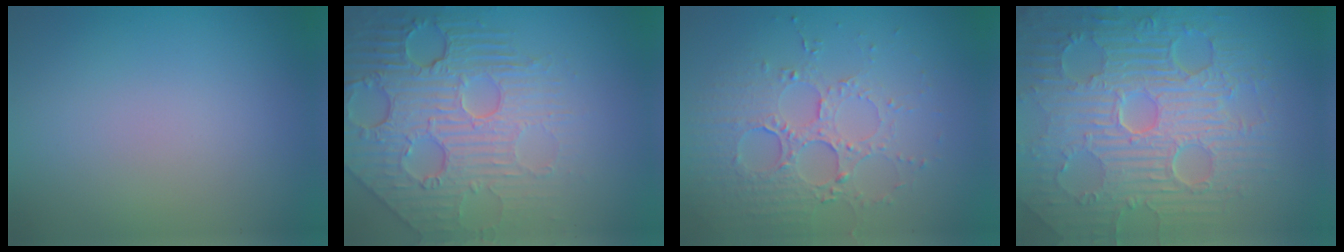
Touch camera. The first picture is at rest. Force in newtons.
{"total": 8.5, "press": 6.0, "slide": 6.1}
{"total": 4.0, "press": 3.8, "slide": 1.3}
{"total": 11.2, "press": 7.4, "slide": 8.5}